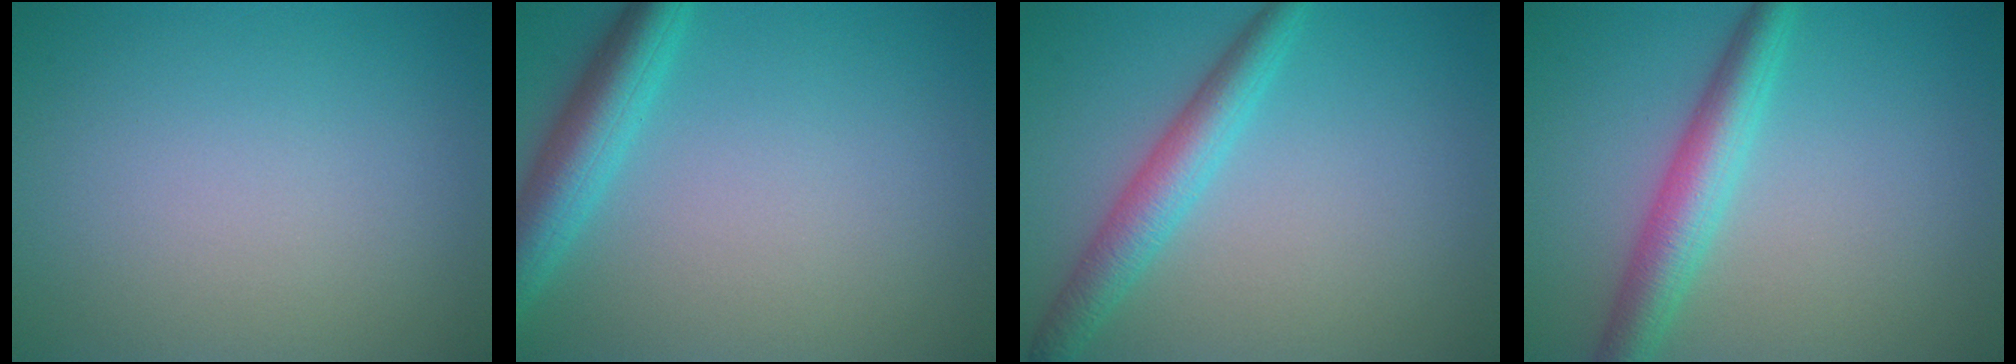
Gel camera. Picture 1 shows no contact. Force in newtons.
{"total": 4.4, "press": 4.4, "slide": 0.3}
{"total": 3.7, "press": 3.7, "slide": 0.2}
{"total": 4.4, "press": 4.4, "slide": 0.1}